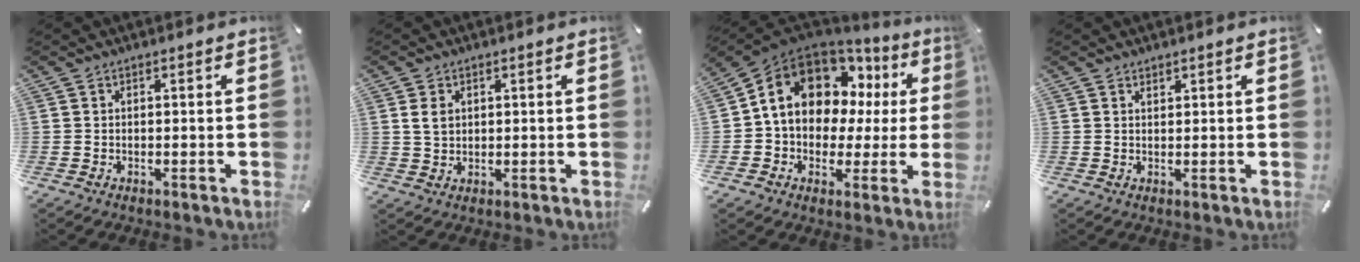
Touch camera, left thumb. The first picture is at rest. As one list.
[{"total": 3.2, "force": [1.0, 2.6, 1.7], "torque": [-0.030, 0.003, 0.015]}, {"total": 13.9, "force": [6.2, 10.2, 7.0], "torque": [-0.133, -0.035, 0.119]}, {"total": 0.9, "force": [0.9, 0.4, 0.1], "torque": [-0.002, -0.002, 0.017]}]